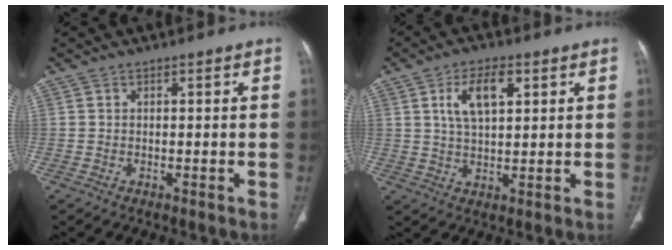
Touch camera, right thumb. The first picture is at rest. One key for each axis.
{"total": 8.0, "fx": 3.0, "fy": 3.8, "fz": 6.3, "tx": -0.110, "ty": -0.004, "tz": 0.056}